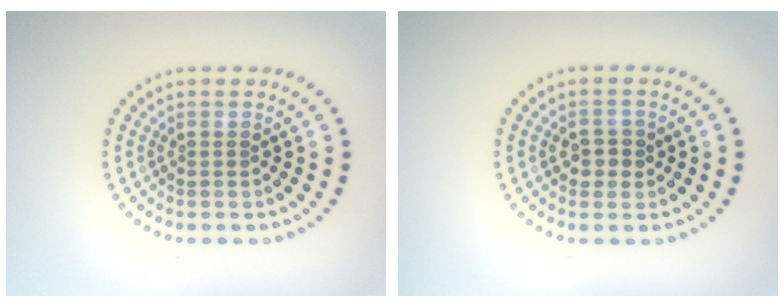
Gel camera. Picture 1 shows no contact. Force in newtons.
{"total": 1.9, "press": 1.9, "slide": 0.3}